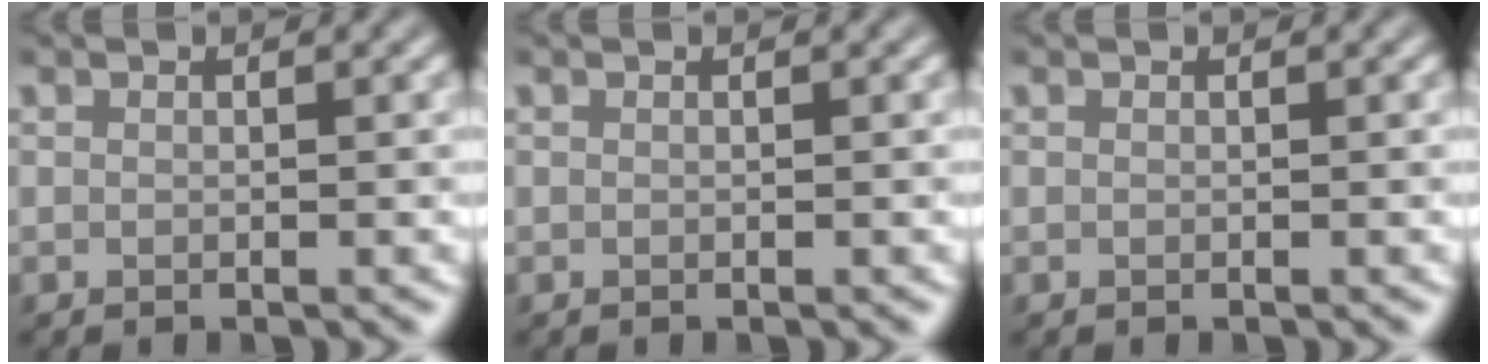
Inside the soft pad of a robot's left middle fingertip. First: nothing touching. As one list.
[{"total": 0.0}, {"total": 0.0}]